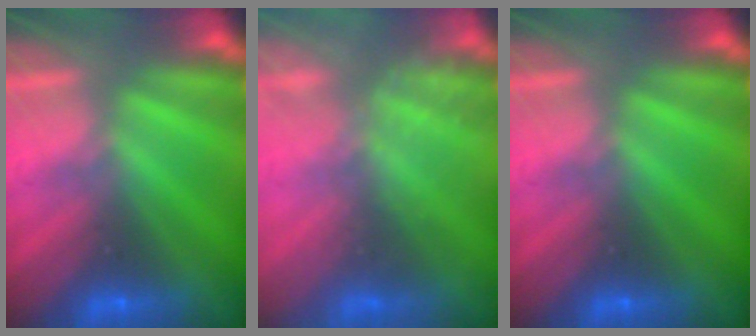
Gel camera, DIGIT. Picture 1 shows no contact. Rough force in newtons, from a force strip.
{"total": 2.4}
{"total": 0.0}